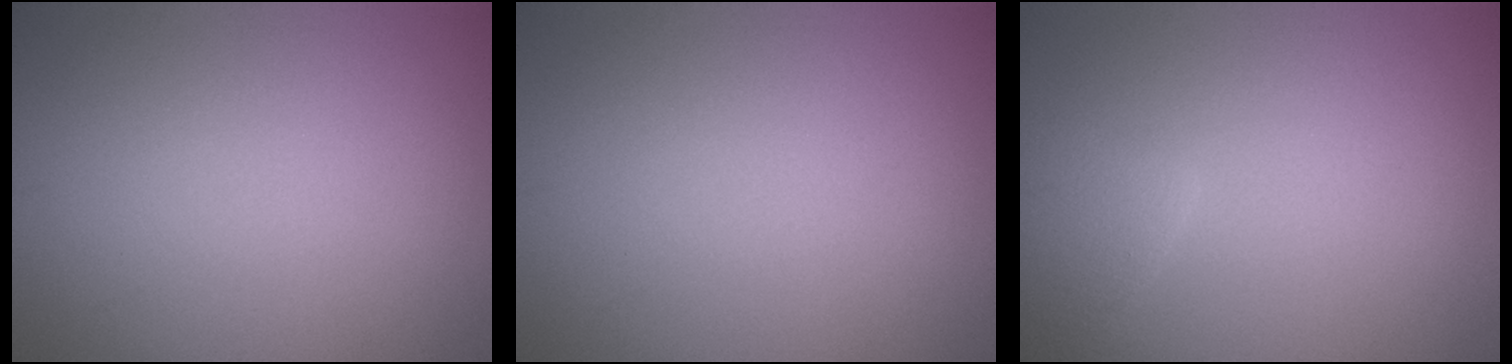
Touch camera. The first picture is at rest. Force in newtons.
{"total": 0.0}
{"total": 2.3, "press": 2.3, "slide": 0.2}